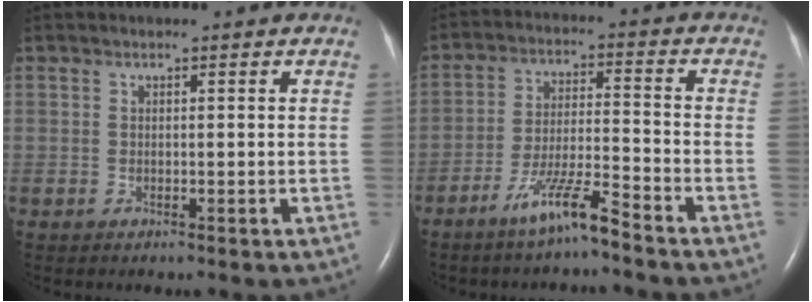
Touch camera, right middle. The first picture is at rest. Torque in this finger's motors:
{"motor_torque": [0.20, -0.16, 0.18, 0.05]}